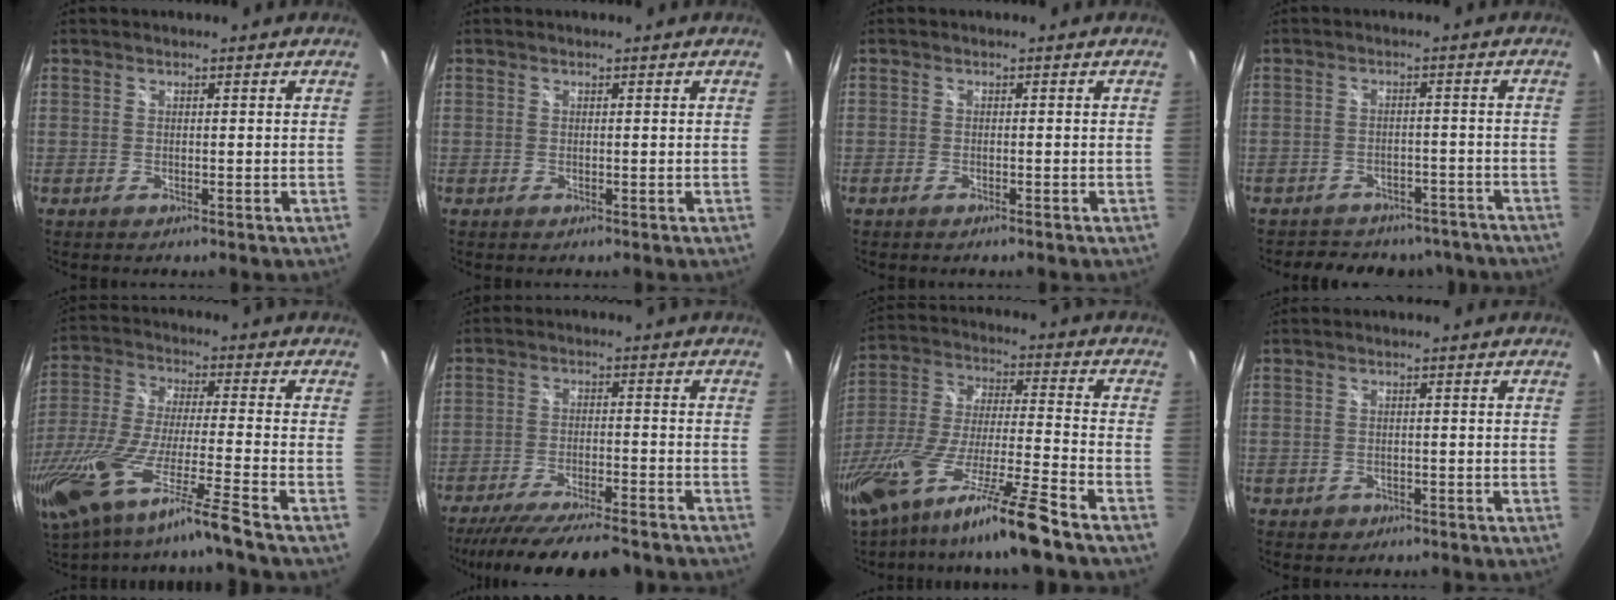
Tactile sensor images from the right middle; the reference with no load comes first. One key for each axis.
{"total": 0.0}
{"total": 1.2, "fx": -1.0, "fy": 0.1, "fz": 0.6, "tx": -0.013, "ty": 0.001, "tz": -0.018}
{"total": 14.3, "fx": -12.0, "fy": 6.7, "fz": 4.0, "tx": -0.091, "ty": 0.018, "tz": -0.141}
{"total": 18.4, "fx": -13.4, "fy": -1.3, "fz": 12.5, "tx": -0.229, "ty": -0.064, "tz": -0.234}
{"total": 16.8, "fx": -14.4, "fy": 2.6, "fz": 8.2, "tx": -0.161, "ty": -0.032, "tz": -0.222}
{"total": 22.1, "fx": -16.2, "fy": 0.1, "fz": 15.0, "tx": -0.287, "ty": -0.048, "tz": -0.289}
{"total": 1.5, "fx": -0.6, "fy": 1.4, "fz": 0.3, "tx": -0.009, "ty": -0.002, "tz": -0.007}